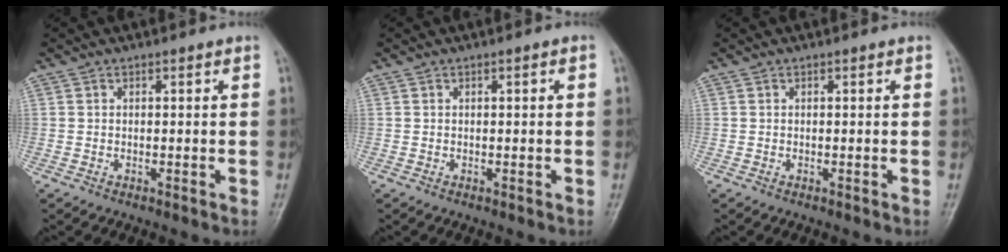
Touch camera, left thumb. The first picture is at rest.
{"total": 0.7, "force": [0.1, 0.1, 0.7], "torque": [-0.014, 0.000, 0.002]}
{"total": 0.0}